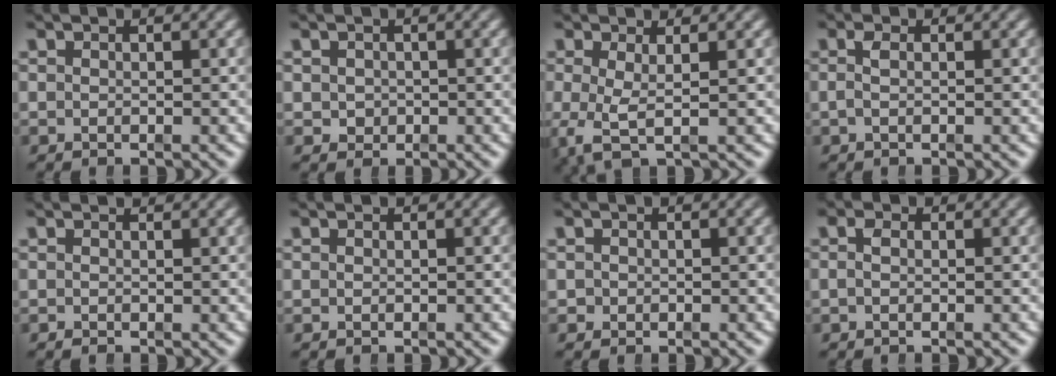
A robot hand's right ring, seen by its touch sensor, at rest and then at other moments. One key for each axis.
{"total": 1.3, "fx": 0.0, "fy": 1.2, "fz": 0.4, "tx": -0.014, "ty": -0.013, "tz": 0.009}
{"total": 3.6, "fx": -0.5, "fy": 1.8, "fz": 3.1, "tx": -0.080, "ty": -0.027, "tz": 0.003}
{"total": 0.9, "fx": -0.2, "fy": -0.3, "fz": 0.8, "tx": -0.019, "ty": -0.005, "tz": -0.001}
{"total": 0.0}
{"total": 0.0}
{"total": 1.0, "fx": -0.3, "fy": 0.9, "fz": 0.0, "tx": -0.007, "ty": -0.008, "tz": -0.003}
{"total": 0.5, "fx": -0.2, "fy": -0.1, "fz": 0.5, "tx": -0.011, "ty": -0.003, "tz": -0.003}